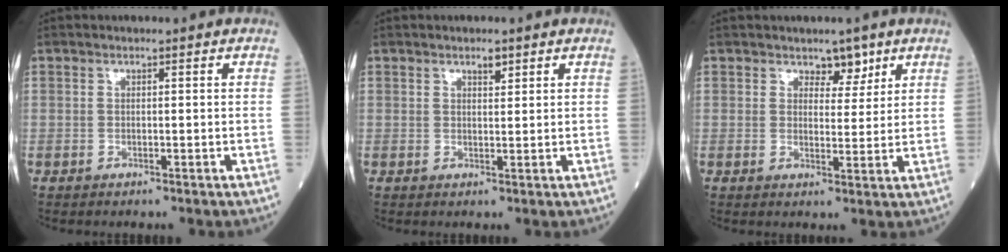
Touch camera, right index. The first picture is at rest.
{"total": 1.5, "force": [1.1, 0.5, 1.0], "torque": [-0.017, -0.001, 0.018]}
{"total": 3.3, "force": [2.3, 1.8, 1.4], "torque": [-0.011, -0.005, 0.034]}